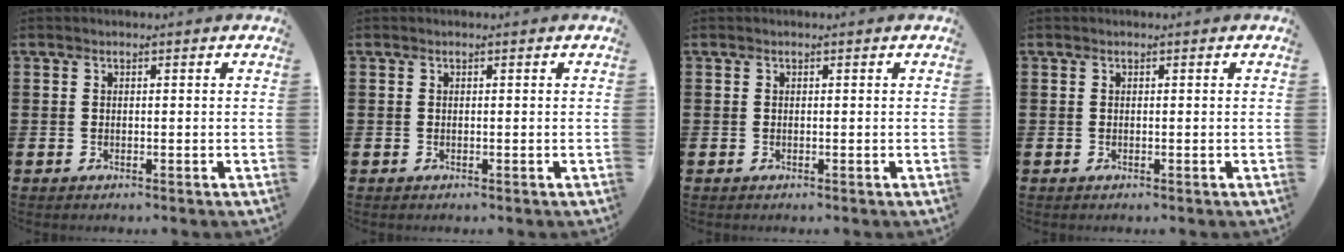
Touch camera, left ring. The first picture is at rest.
{"total": 0.0}
{"total": 0.0}
{"total": 0.0}